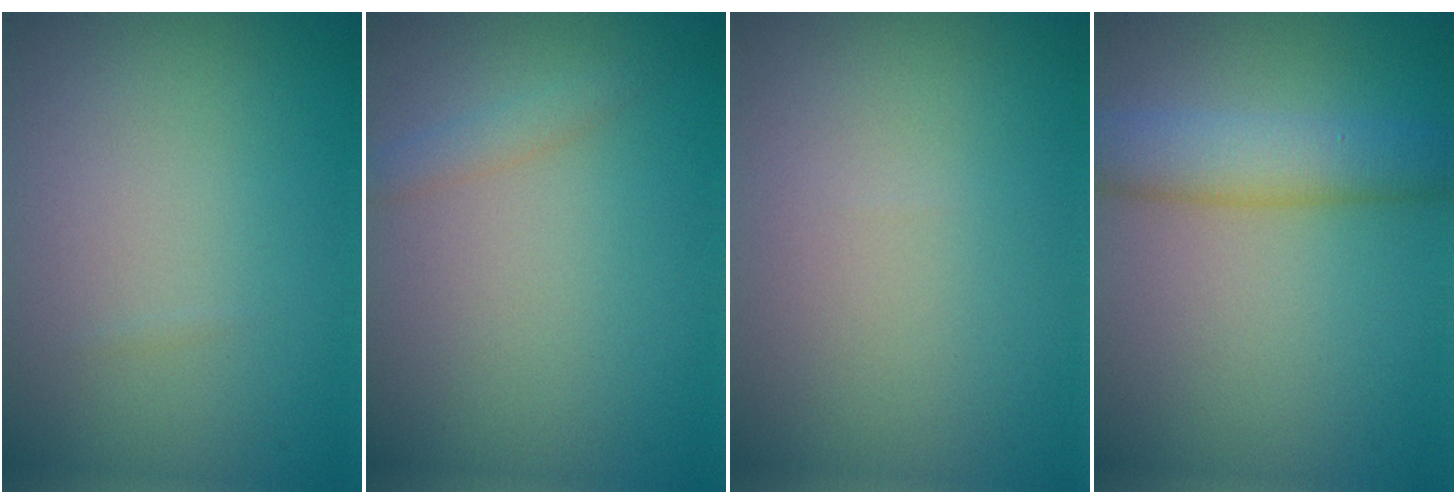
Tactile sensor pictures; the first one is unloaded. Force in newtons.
{"total": 1.2, "press": 1.2, "slide": 0.2}
{"total": 0.0}
{"total": 4.8, "press": 4.8, "slide": 0.2}